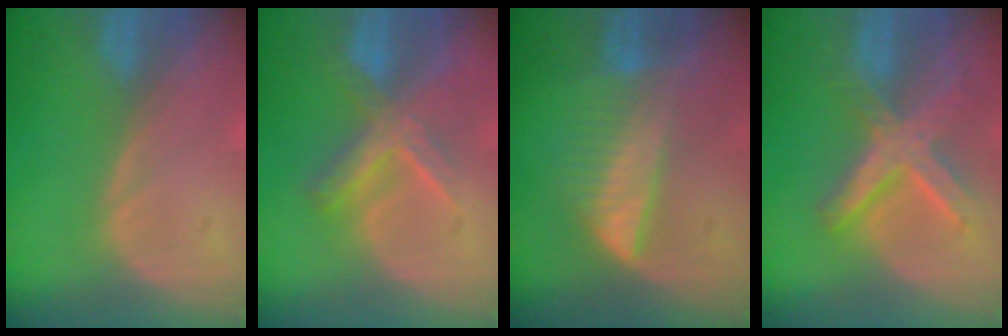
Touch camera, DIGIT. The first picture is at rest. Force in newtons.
{"total": 6.4, "press": 6.2, "slide": 1.6}
{"total": 6.4, "press": 6.2, "slide": 1.6}
{"total": 8.4, "press": 7.2, "slide": 4.4}